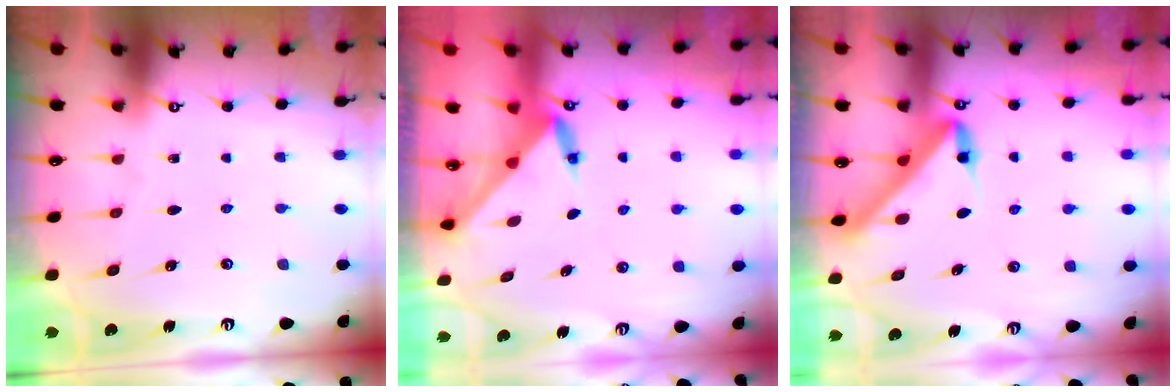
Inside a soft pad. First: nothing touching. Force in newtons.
{"total": 3.6, "press": 3.6, "slide": 0.3}
{"total": 5.1, "press": 5.0, "slide": 0.4}